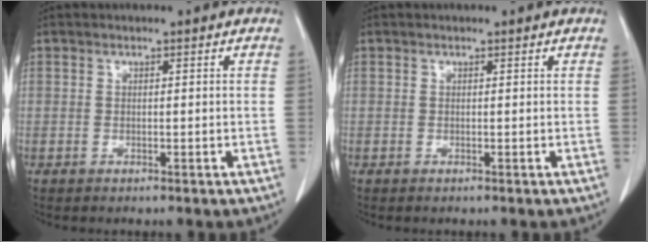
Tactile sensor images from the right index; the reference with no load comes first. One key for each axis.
{"total": 0.0}